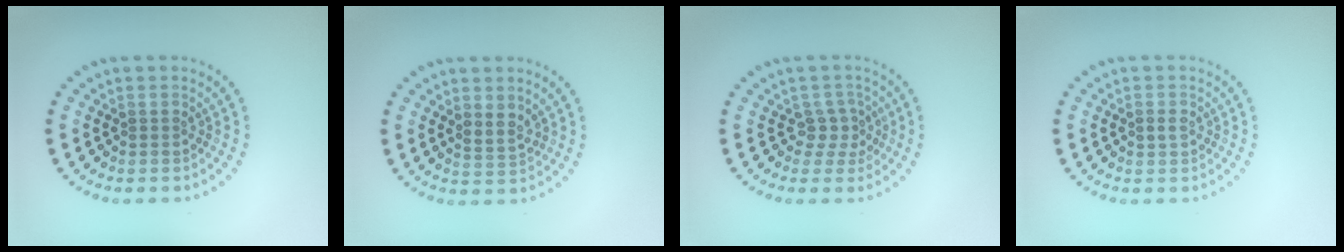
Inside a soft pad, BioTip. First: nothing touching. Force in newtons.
{"total": 1.8, "press": 1.3, "slide": 1.3}
{"total": 2.0, "press": 1.6, "slide": 1.2}
{"total": 0.9, "press": 0.9, "slide": 0.2}